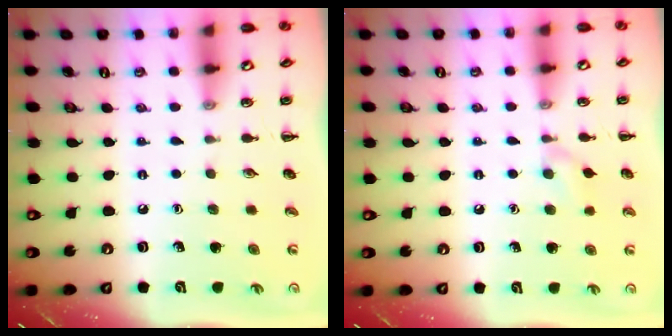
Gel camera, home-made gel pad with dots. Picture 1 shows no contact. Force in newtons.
{"total": 6.7, "press": 6.3, "slide": 2.1}